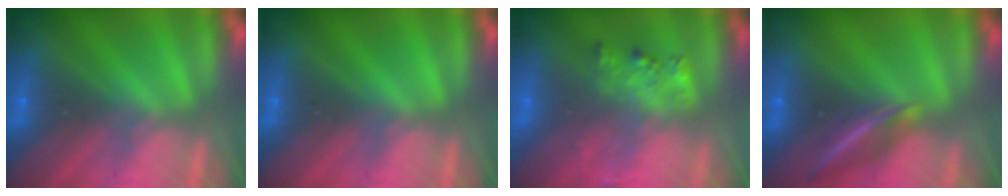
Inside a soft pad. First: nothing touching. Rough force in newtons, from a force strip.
{"total": 0.0}
{"total": 2.1}
{"total": 7.4}